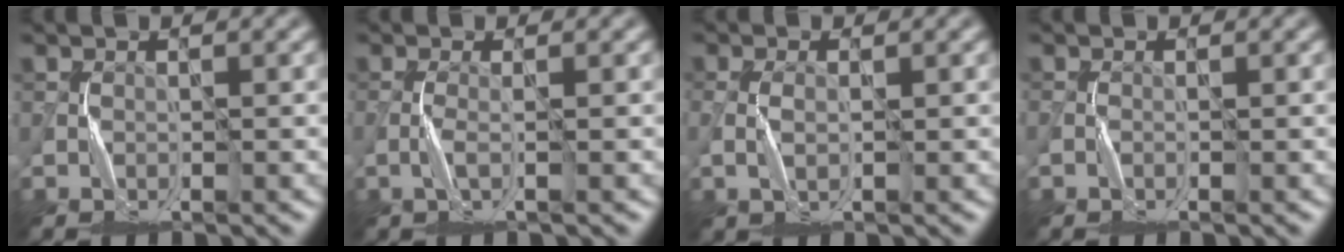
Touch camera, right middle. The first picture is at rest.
{"total": 1.6, "force": [-0.4, 0.2, 1.5], "torque": [-0.037, 0.004, -0.012]}
{"total": 2.2, "force": [-0.1, 1.0, 1.9], "torque": [-0.052, 0.002, -0.004]}
{"total": 0.8, "force": [-0.3, 0.4, 0.6], "torque": [-0.017, 0.001, -0.008]}